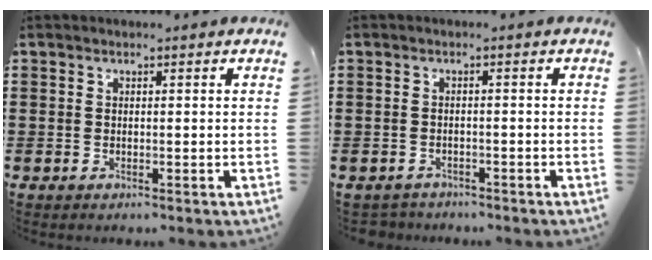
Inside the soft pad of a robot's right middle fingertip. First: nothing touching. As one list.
[{"total": 1.4, "force": [-1.4, 0.4, -0.2], "torque": [-0.002, 0.000, -0.032]}]